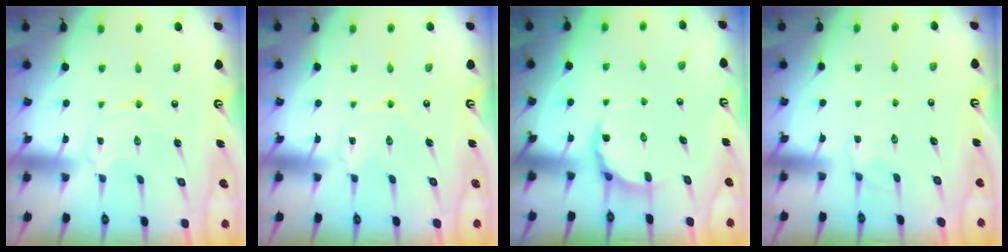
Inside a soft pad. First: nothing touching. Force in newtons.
{"total": 0.0}
{"total": 6.9, "press": 6.5, "slide": 2.3}
{"total": 2.8, "press": 2.6, "slide": 1.1}